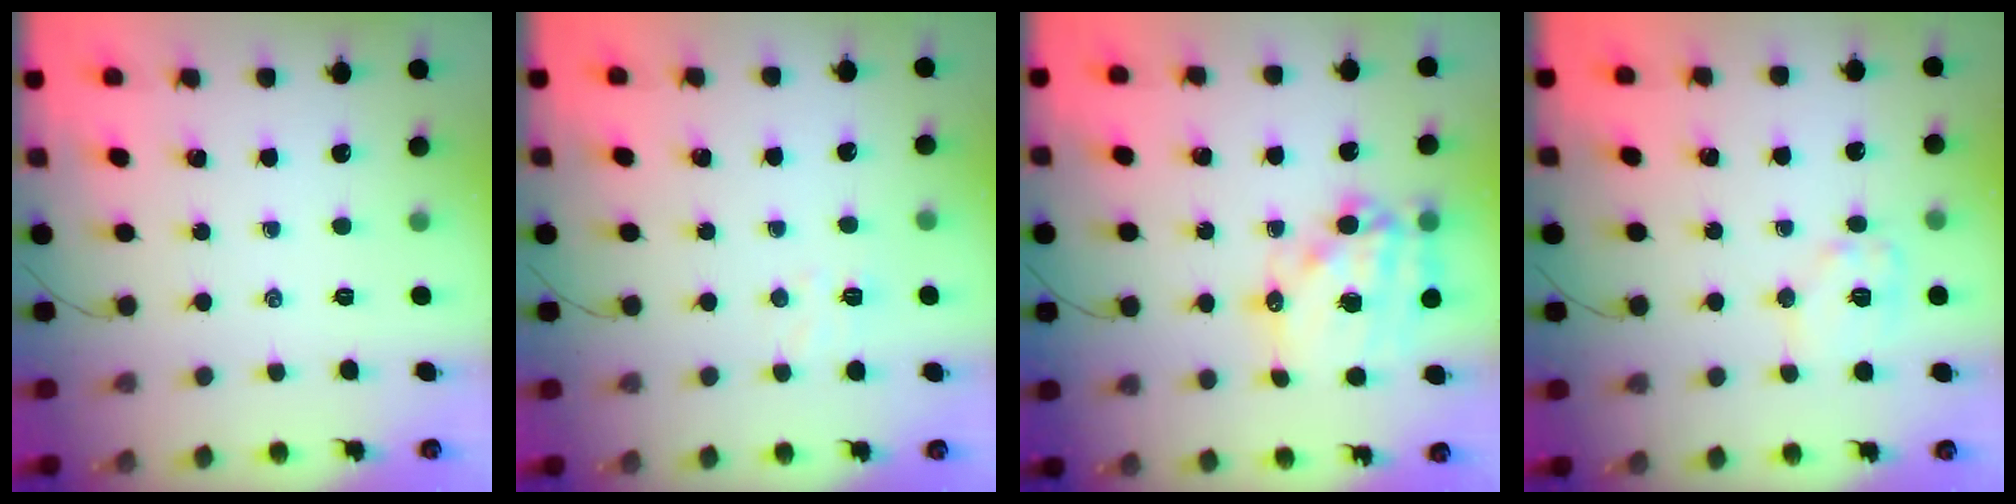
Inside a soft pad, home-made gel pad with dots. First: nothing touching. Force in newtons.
{"total": 4.1, "press": 4.0, "slide": 0.9}
{"total": 16.7, "press": 16.3, "slide": 3.7}
{"total": 8.8, "press": 8.8, "slide": 0.8}